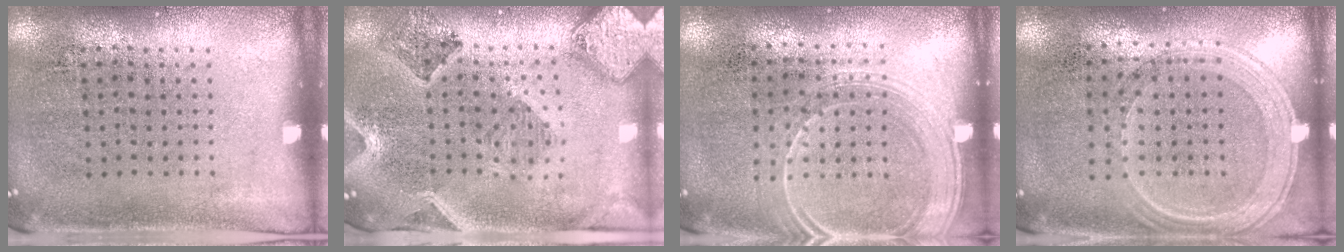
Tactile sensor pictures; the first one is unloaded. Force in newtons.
{"total": 1.8, "press": 1.7, "slide": 0.5}
{"total": 1.8, "press": 1.6, "slide": 0.7}
{"total": 1.2, "press": 1.2, "slide": 0.3}